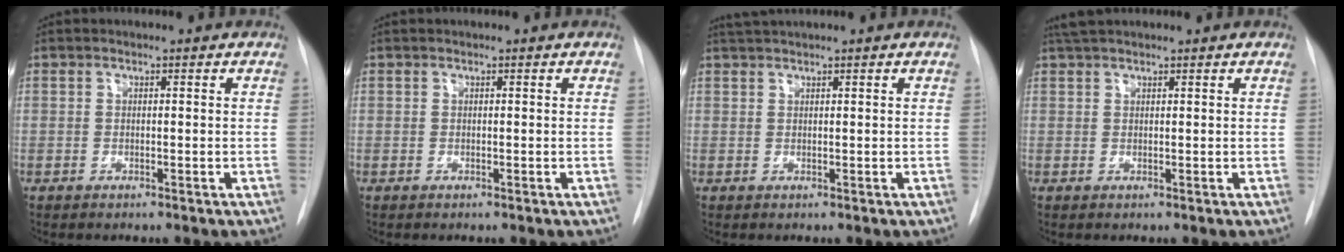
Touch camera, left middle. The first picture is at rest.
{"total": 0.0}
{"total": 1.9, "force": [1.7, -0.5, 0.6], "torque": [-0.013, 0.012, 0.037]}
{"total": 3.1, "force": [2.7, 0.5, 1.3], "torque": [-0.027, 0.024, 0.051]}